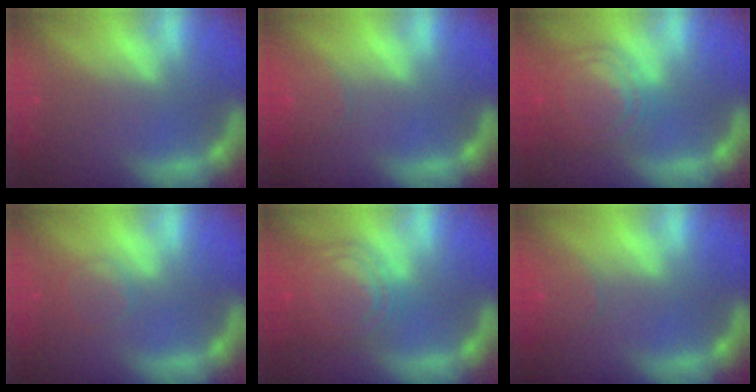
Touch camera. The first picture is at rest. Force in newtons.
{"total": 2.4}
{"total": 9.1}
{"total": 2.4}
{"total": 9.1}
{"total": 2.4}